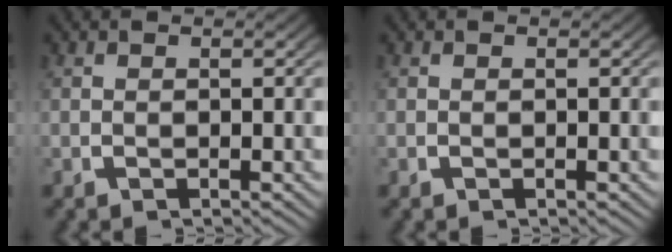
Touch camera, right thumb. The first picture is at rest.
{"total": 0.0}